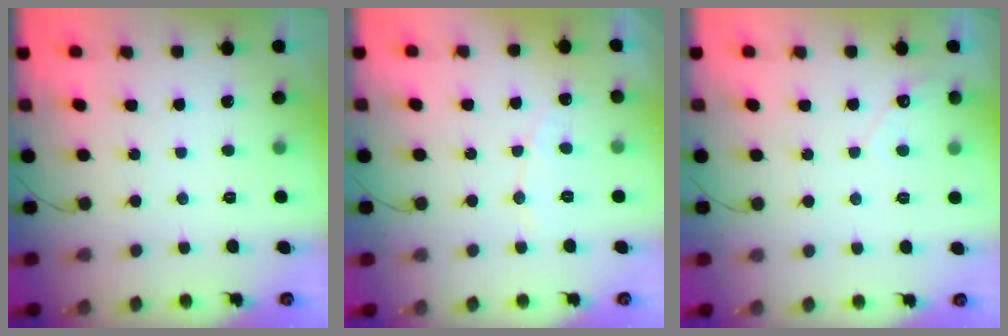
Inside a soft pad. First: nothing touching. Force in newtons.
{"total": 4.4, "press": 4.3, "slide": 0.4}
{"total": 3.5, "press": 3.4, "slide": 0.3}